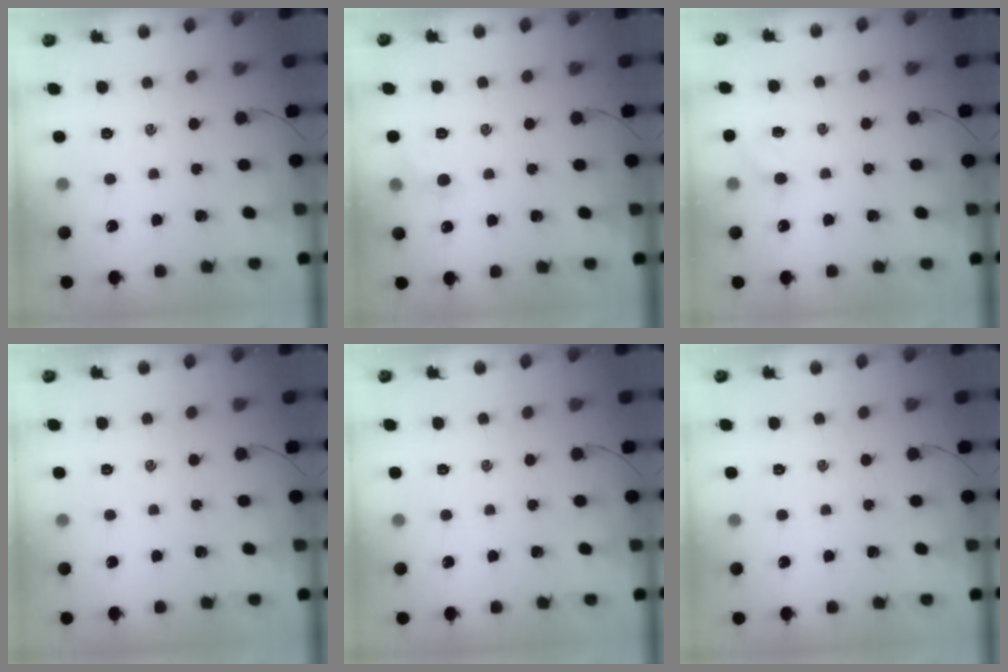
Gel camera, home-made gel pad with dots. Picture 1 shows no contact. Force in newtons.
{"total": 4.3, "press": 4.0, "slide": 1.4}
{"total": 3.4, "press": 3.2, "slide": 1.1}
{"total": 0.0}
{"total": 0.0}
{"total": 0.0}